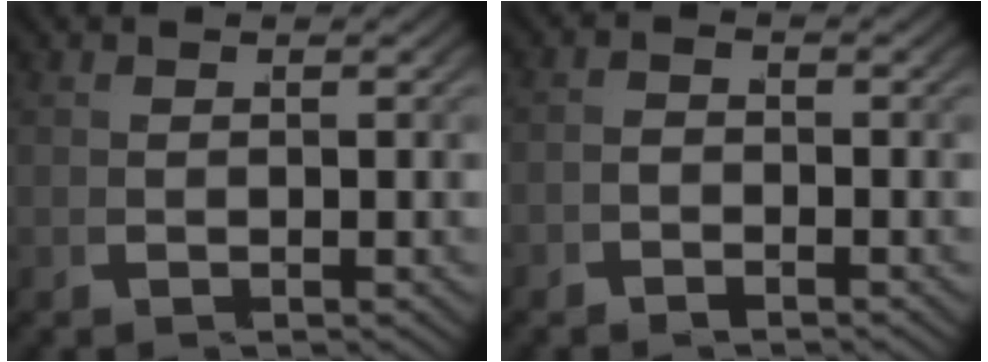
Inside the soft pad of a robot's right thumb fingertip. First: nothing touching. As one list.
[{"total": 1.4, "force": [-1.4, 0.1, 0.0], "torque": [0.002, 0.000, -0.035]}]